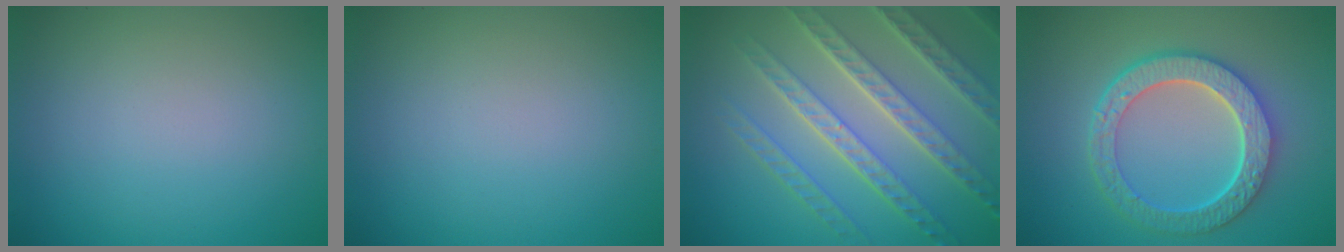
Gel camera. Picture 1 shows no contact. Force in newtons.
{"total": 0.0}
{"total": 7.9, "press": 5.5, "slide": 5.7}
{"total": 6.7, "press": 5.3, "slide": 4.2}